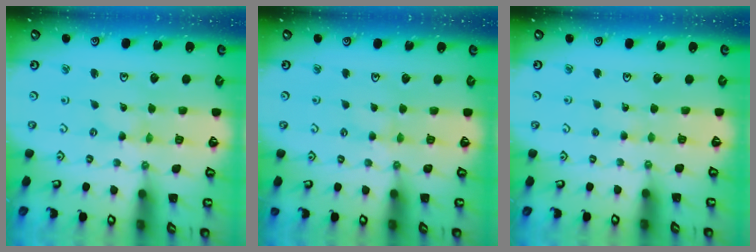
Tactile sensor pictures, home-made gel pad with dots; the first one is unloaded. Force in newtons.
{"total": 2.3, "press": 2.3, "slide": 0.4}
{"total": 2.5, "press": 2.5, "slide": 0.4}